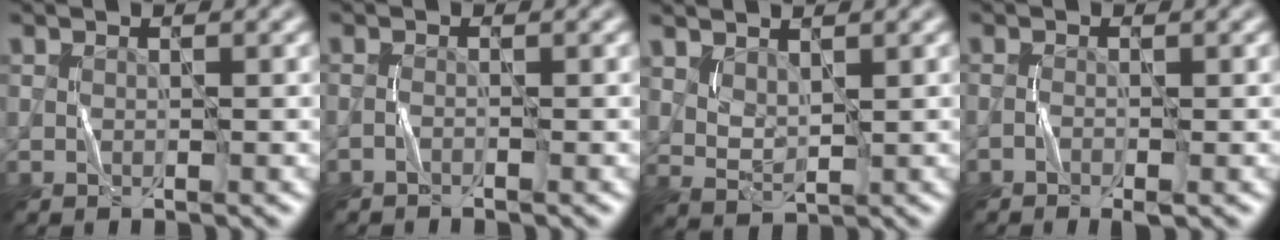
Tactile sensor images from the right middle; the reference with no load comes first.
{"total": 0.8, "force": [-0.7, 0.0, 0.3], "torque": [-0.008, 0.004, -0.015]}
{"total": 2.5, "force": [1.6, 1.1, 1.6], "torque": [-0.035, -0.002, 0.037]}
{"total": 1.5, "force": [-0.9, 0.4, 1.1], "torque": [-0.026, 0.000, -0.020]}